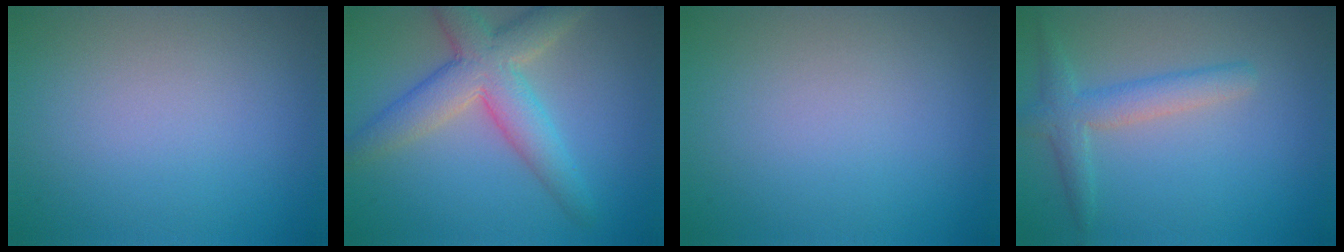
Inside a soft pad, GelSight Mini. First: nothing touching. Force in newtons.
{"total": 6.0, "press": 6.0, "slide": 0.5}
{"total": 0.0}
{"total": 2.9, "press": 2.9, "slide": 0.1}